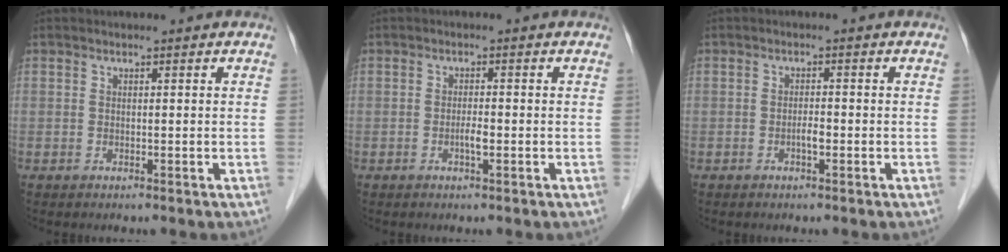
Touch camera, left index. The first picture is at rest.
{"total": 1.6, "force": [-0.6, 0.1, 1.5], "torque": [-0.030, 0.000, -0.011]}
{"total": 1.4, "force": [-0.7, 0.2, 1.2], "torque": [-0.023, 0.002, -0.012]}